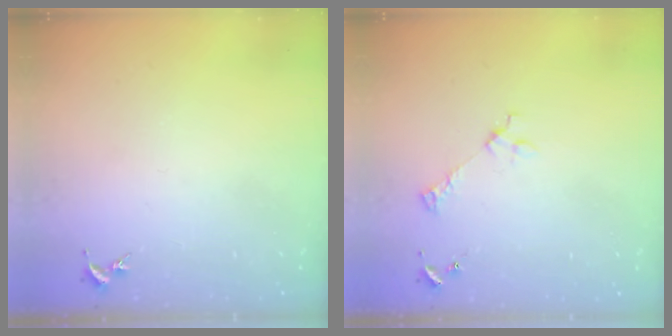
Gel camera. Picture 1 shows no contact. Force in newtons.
{"total": 2.6, "press": 2.6, "slide": 0.3}